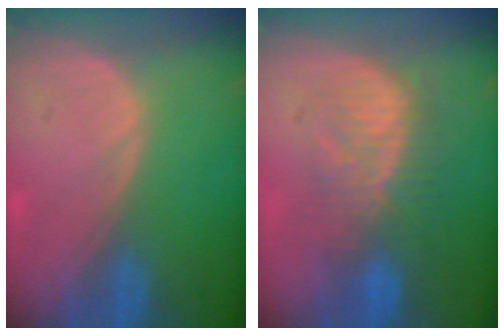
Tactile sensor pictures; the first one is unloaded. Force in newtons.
{"total": 8.7, "press": 8.4, "slide": 2.2}